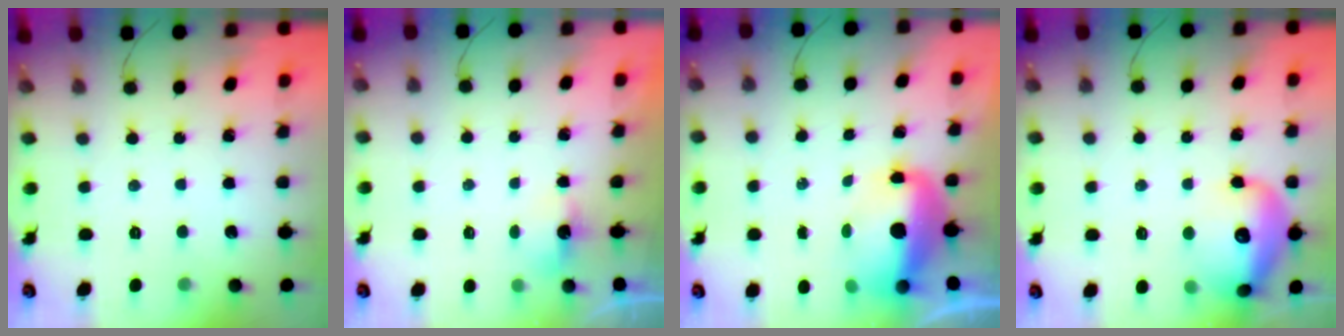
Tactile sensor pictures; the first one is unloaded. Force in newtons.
{"total": 2.0, "press": 1.8, "slide": 0.8}
{"total": 11.4, "press": 11.2, "slide": 2.3}
{"total": 18.1, "press": 17.9, "slide": 2.0}